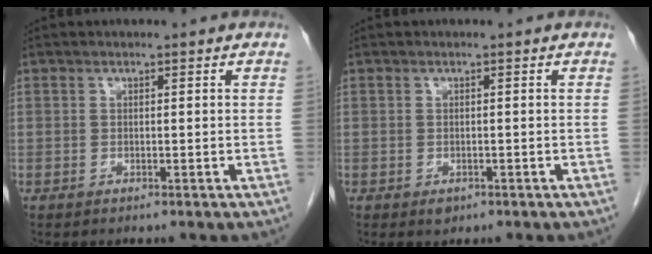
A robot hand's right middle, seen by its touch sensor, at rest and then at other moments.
{"total": 1.1, "force": [-0.6, 0.7, 0.5], "torque": [-0.007, 0.001, -0.003]}